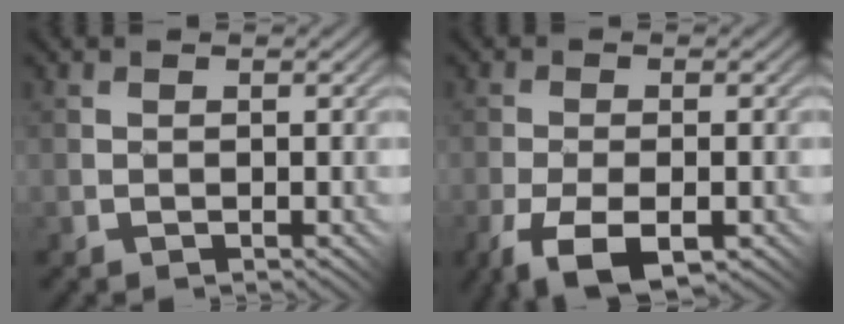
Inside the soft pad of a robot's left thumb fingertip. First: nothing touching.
{"total": 7.1, "force": [-3.9, 3.0, 5.2], "torque": [-0.104, -0.012, -0.060]}